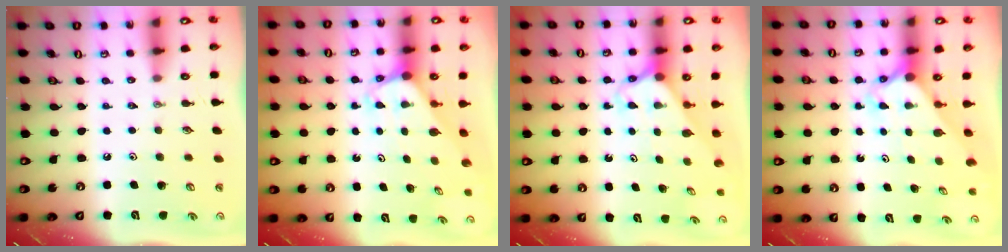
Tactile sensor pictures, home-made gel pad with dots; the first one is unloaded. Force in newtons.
{"total": 1.9, "press": 1.9, "slide": 0.1}
{"total": 2.4, "press": 2.4, "slide": 0.1}
{"total": 2.6, "press": 2.6, "slide": 0.2}